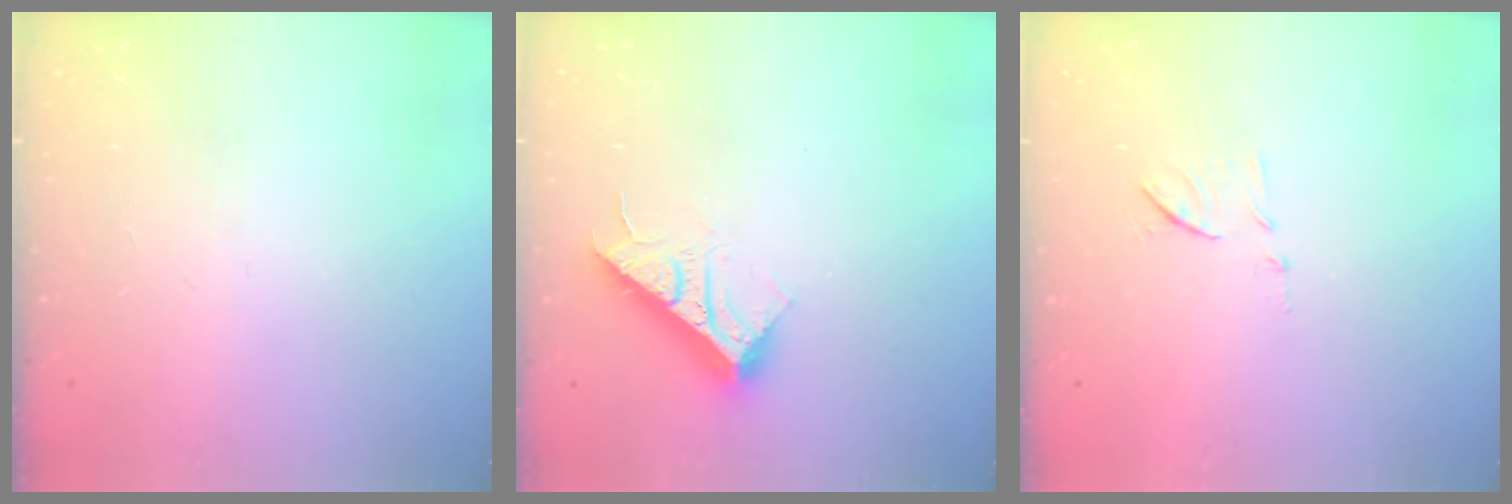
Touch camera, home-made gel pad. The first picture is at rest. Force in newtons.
{"total": 14.2, "press": 14.1, "slide": 0.5}
{"total": 8.1, "press": 8.0, "slide": 0.7}